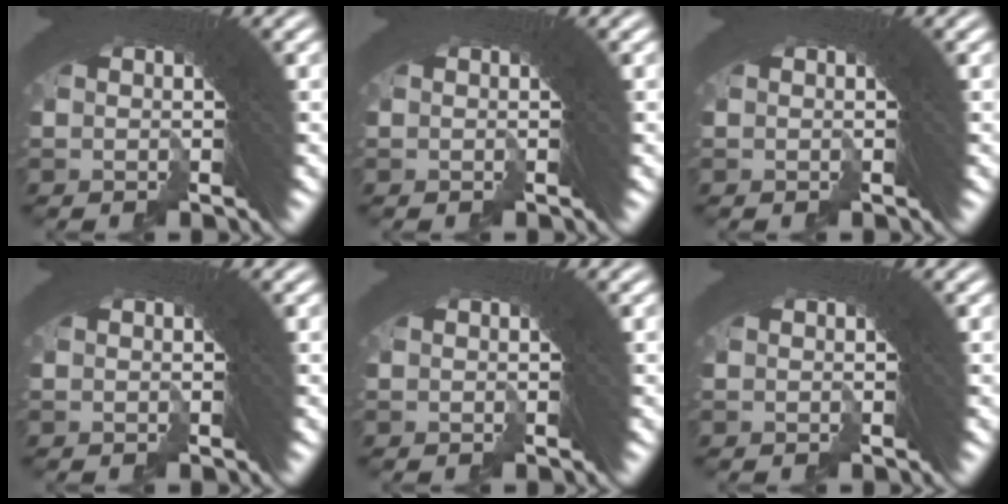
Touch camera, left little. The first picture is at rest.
{"total": 0.0}
{"total": 0.0}
{"total": 0.0}
{"total": 0.0}
{"total": 0.0}